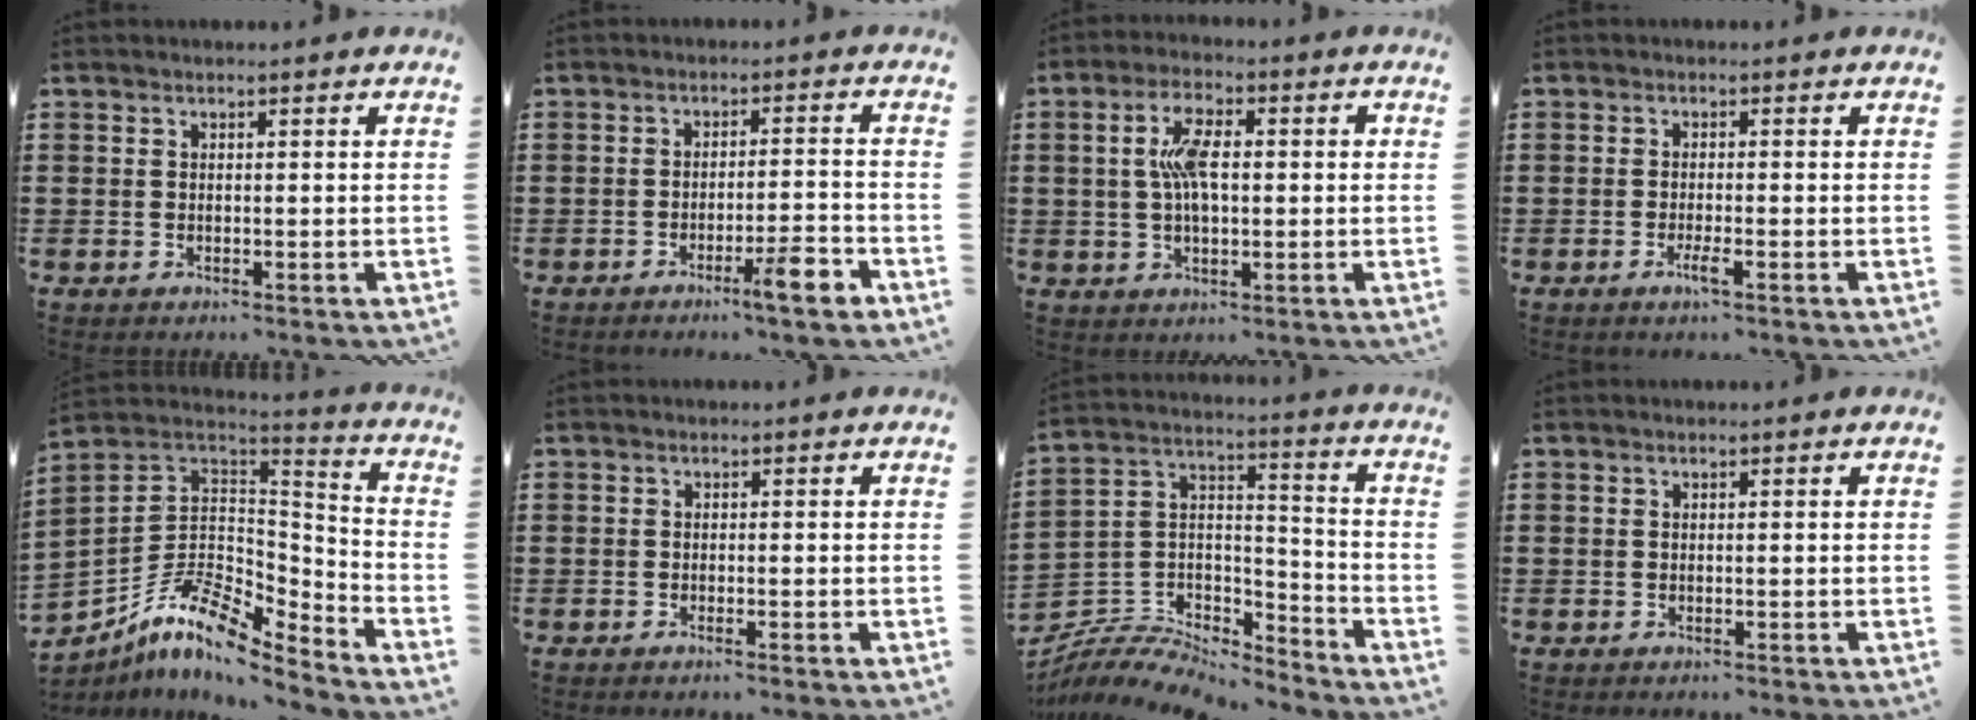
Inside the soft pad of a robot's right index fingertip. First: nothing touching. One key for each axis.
{"total": 5.9, "fx": -3.6, "fy": 0.6, "fz": 4.6, "tx": -0.069, "ty": -0.003, "tz": -0.059}
{"total": 6.9, "fx": 0.6, "fy": 2.8, "fz": 6.3, "tx": -0.121, "ty": 0.007, "tz": 0.004}
{"total": 2.4, "fx": -1.2, "fy": 0.2, "fz": 2.0, "tx": -0.048, "ty": -0.007, "tz": -0.026}
{"total": 9.8, "fx": -6.9, "fy": 3.6, "fz": 6.0, "tx": -0.138, "ty": -0.002, "tz": -0.140}
{"total": 0.6, "fx": -0.5, "fy": -0.1, "fz": 0.3, "tx": -0.006, "ty": -0.001, "tz": -0.010}
{"total": 7.9, "fx": -7.4, "fy": 2.2, "fz": 1.6, "tx": -0.042, "ty": 0.010, "tz": -0.151}
{"total": 0.0}